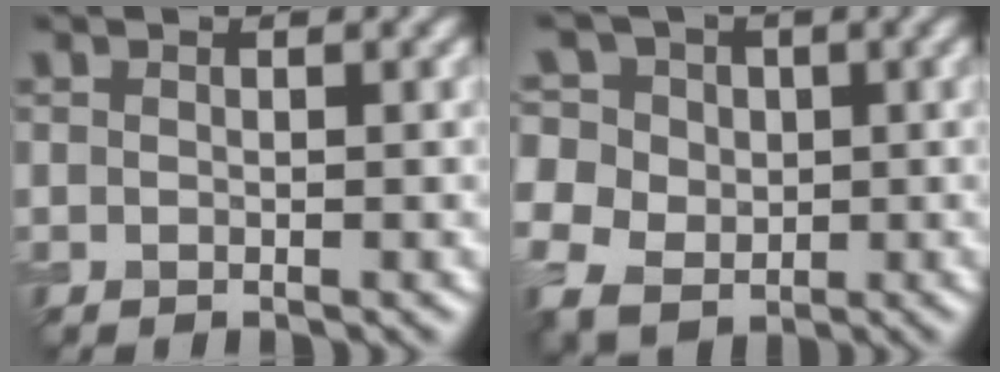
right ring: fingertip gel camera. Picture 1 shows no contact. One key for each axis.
{"total": 11.3, "fx": 1.5, "fy": 9.7, "fz": 5.5, "tx": -0.134, "ty": 0.034, "tz": -0.011}